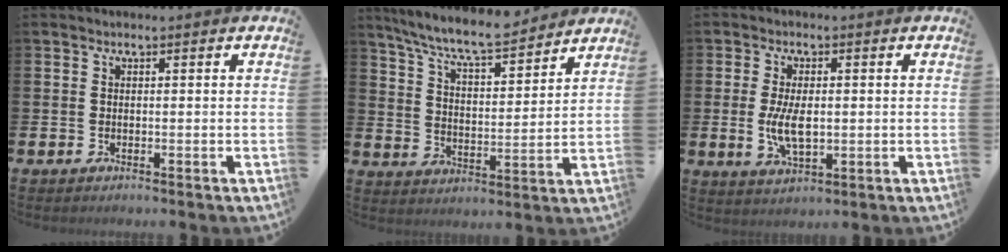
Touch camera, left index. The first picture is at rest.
{"total": 8.5, "force": [8.0, 1.0, 2.8], "torque": [-0.088, -0.047, 0.143]}
{"total": 5.5, "force": [-0.2, 2.7, 4.8], "torque": [-0.090, -0.005, -0.009]}